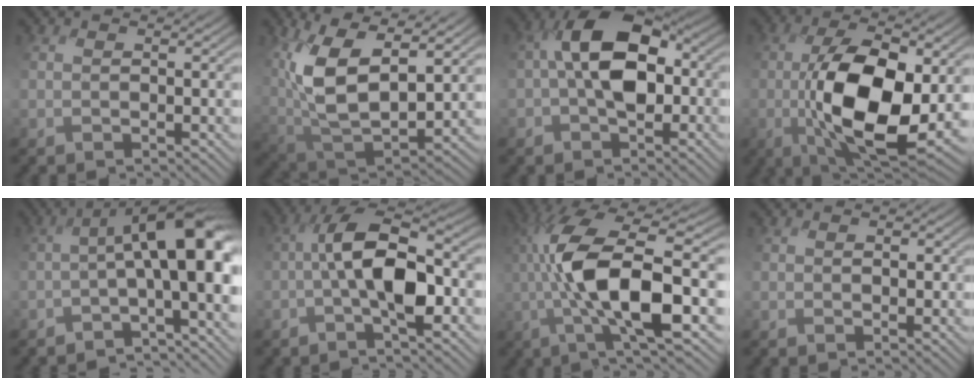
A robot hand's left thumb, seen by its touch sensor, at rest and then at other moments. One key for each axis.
{"total": 13.6, "fx": 3.9, "fy": 6.8, "fz": 11.1, "tx": -0.261, "ty": -0.011, "tz": 0.085}
{"total": 11.0, "fx": 0.2, "fy": 6.5, "fz": 8.9, "tx": -0.166, "ty": 0.018, "tz": -0.010}
{"total": 13.7, "fx": -1.4, "fy": 6.2, "fz": 12.1, "tx": -0.226, "ty": -0.005, "tz": -0.027}
{"total": 10.4, "fx": -1.7, "fy": 3.9, "fz": 9.4, "tx": -0.134, "ty": 0.012, "tz": -0.043}
{"total": 8.8, "fx": -1.8, "fy": 3.4, "fz": 7.9, "tx": -0.136, "ty": 0.016, "tz": -0.044}
{"total": 13.1, "fx": -1.5, "fy": 3.7, "fz": 12.5, "tx": -0.250, "ty": 0.003, "tz": -0.037}
{"total": 0.9, "fx": 0.0, "fy": 0.5, "fz": 0.7, "tx": -0.009, "ty": -0.001, "tz": 0.001}